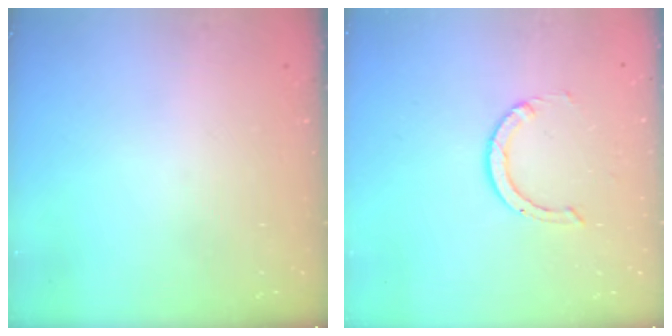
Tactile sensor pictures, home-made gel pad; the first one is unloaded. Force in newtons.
{"total": 2.8, "press": 2.8, "slide": 0.2}